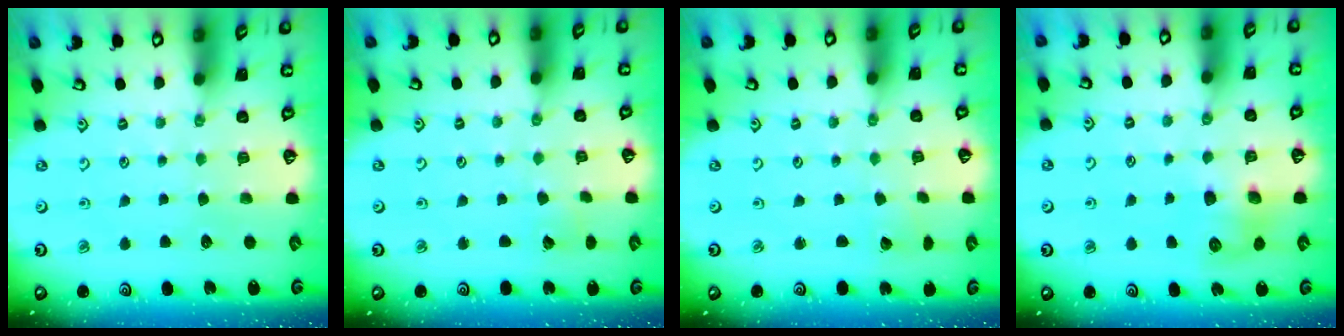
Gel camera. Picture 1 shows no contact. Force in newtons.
{"total": 2.7, "press": 2.7, "slide": 0.3}
{"total": 1.4, "press": 1.4, "slide": 0.0}
{"total": 8.4, "press": 8.4, "slide": 0.1}